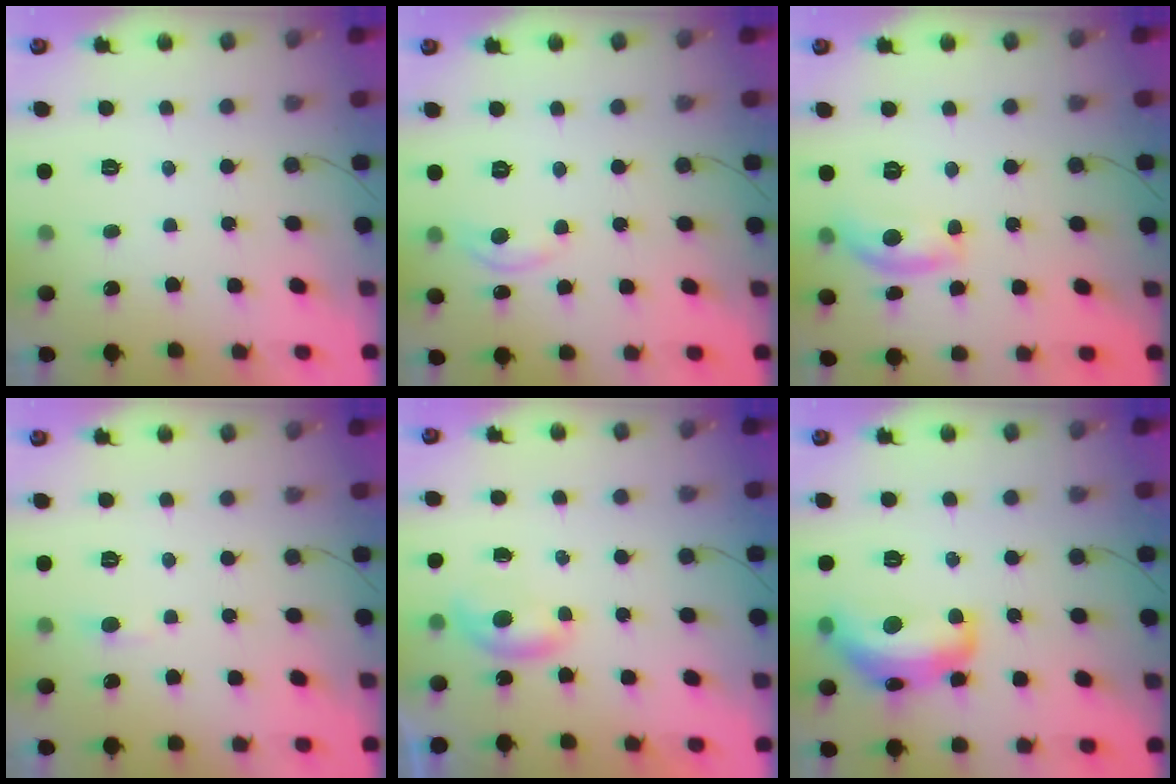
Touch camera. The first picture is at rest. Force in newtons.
{"total": 5.1, "press": 5.0, "slide": 0.7}
{"total": 10.1, "press": 10.1, "slide": 0.6}
{"total": 2.6, "press": 2.6, "slide": 0.2}
{"total": 4.2, "press": 4.2, "slide": 0.4}
{"total": 14.1, "press": 14.1, "slide": 0.9}